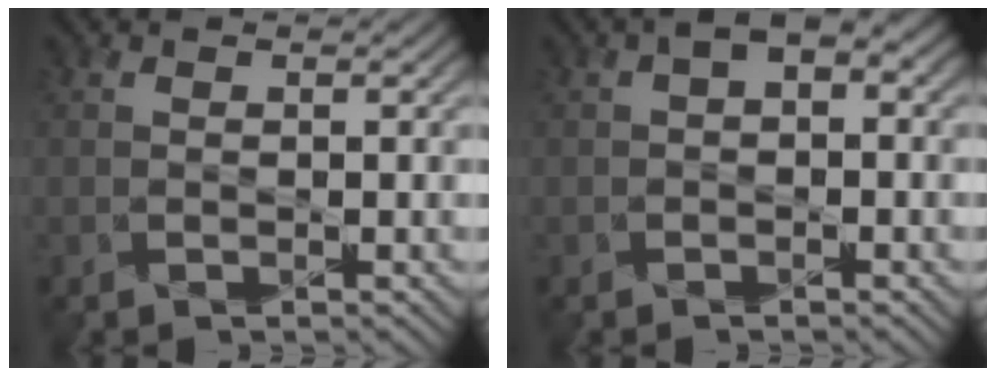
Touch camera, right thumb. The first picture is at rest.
{"total": 2.4, "force": [0.3, 1.1, 2.1], "torque": [-0.039, 0.009, 0.002]}